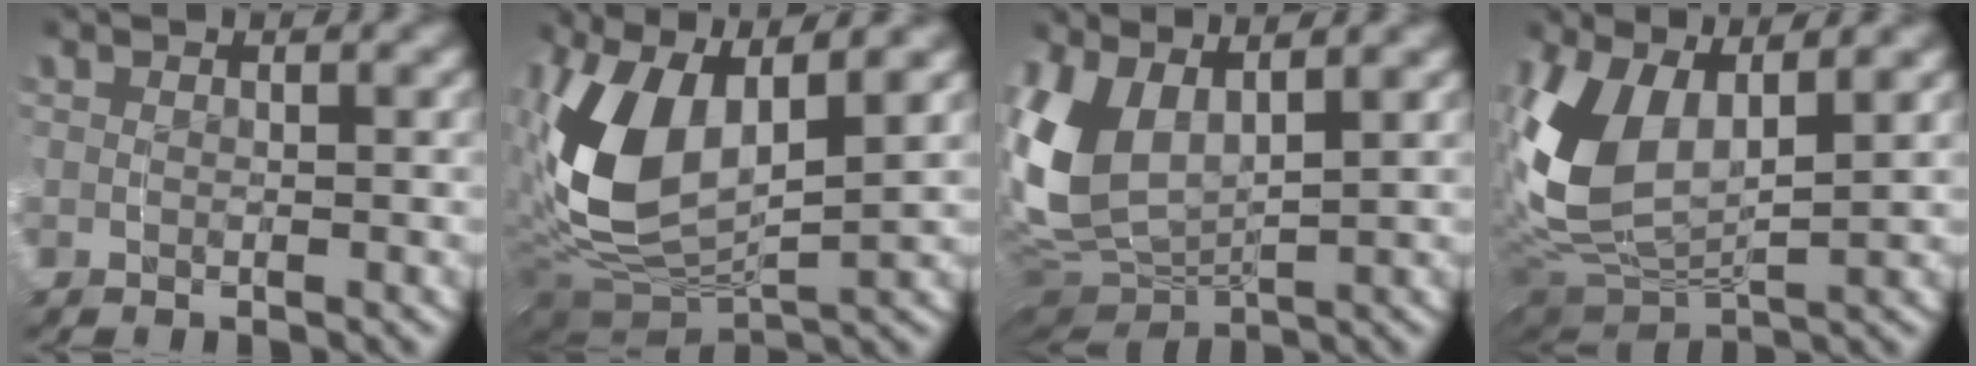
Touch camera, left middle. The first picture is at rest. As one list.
[{"total": 8.8, "force": [1.8, 5.2, 6.9], "torque": [-0.167, 0.001, 0.027]}, {"total": 8.8, "force": [1.5, 6.2, 6.1], "torque": [-0.175, -0.005, 0.028]}, {"total": 8.1, "force": [1.8, 5.1, 6.0], "torque": [-0.159, 0.005, 0.028]}]